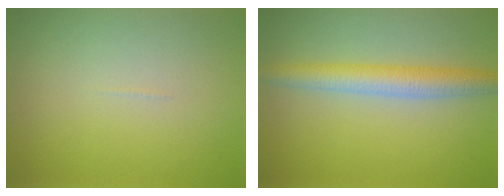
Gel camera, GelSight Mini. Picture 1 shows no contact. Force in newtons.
{"total": 4.0, "press": 4.0, "slide": 0.2}